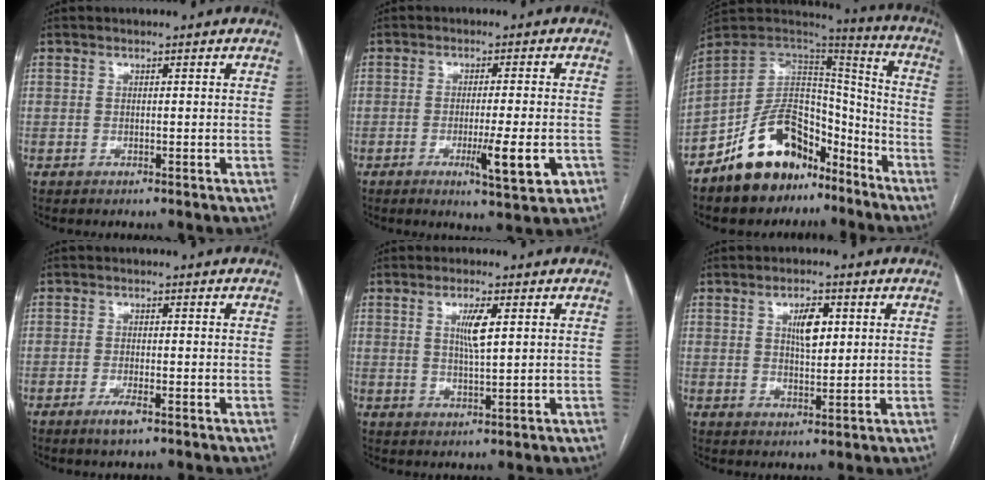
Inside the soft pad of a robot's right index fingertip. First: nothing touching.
{"total": 7.8, "force": [-2.7, 0.6, 7.2], "torque": [-0.106, -0.014, -0.036]}
{"total": 17.0, "force": [-11.1, 9.6, 8.6], "torque": [-0.147, 0.051, -0.185]}
{"total": 2.4, "force": [-1.4, 0.3, 1.9], "torque": [-0.037, -0.002, -0.025]}
{"total": 4.3, "force": [1.4, 0.5, 4.1], "torque": [-0.077, -0.002, 0.025]}
{"total": 4.7, "force": [1.5, 1.8, 4.1], "torque": [-0.068, 0.002, 0.025]}